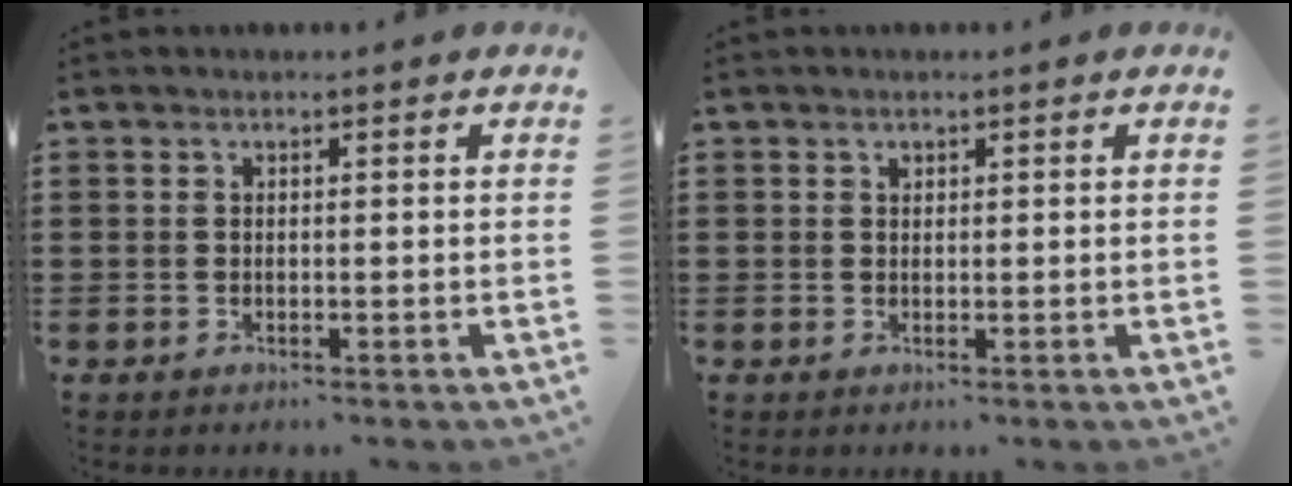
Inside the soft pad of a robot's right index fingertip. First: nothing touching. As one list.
[{"total": 0.5, "force": [0.4, 0.4, 0.1], "torque": [-0.003, 0.003, 0.007]}]